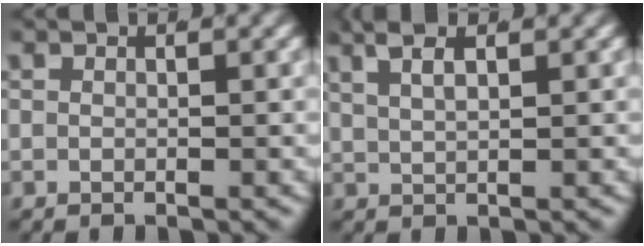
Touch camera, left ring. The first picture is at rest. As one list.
[{"total": 3.8, "force": [2.5, 1.2, 2.5], "torque": [-0.036, 0.012, 0.043]}]